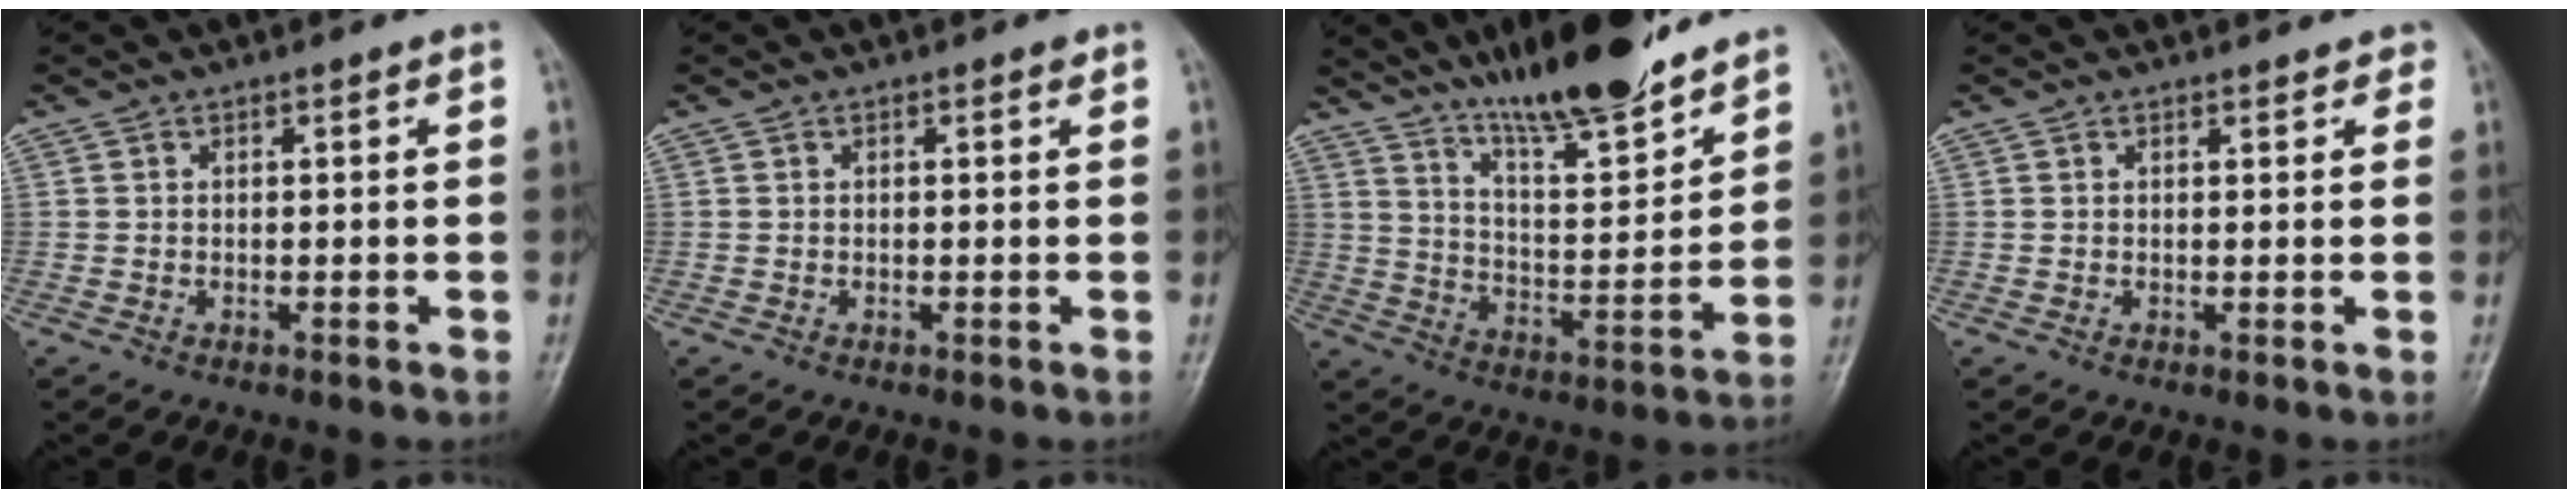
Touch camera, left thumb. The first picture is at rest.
{"total": 0.6, "force": [0.4, 0.2, 0.4], "torque": [-0.006, -0.002, 0.003]}
{"total": 17.2, "force": [13.8, 3.1, 9.8], "torque": [-0.133, -0.081, 0.234]}
{"total": 1.7, "force": [1.4, 0.7, 0.6], "torque": [0.005, -0.003, 0.012]}